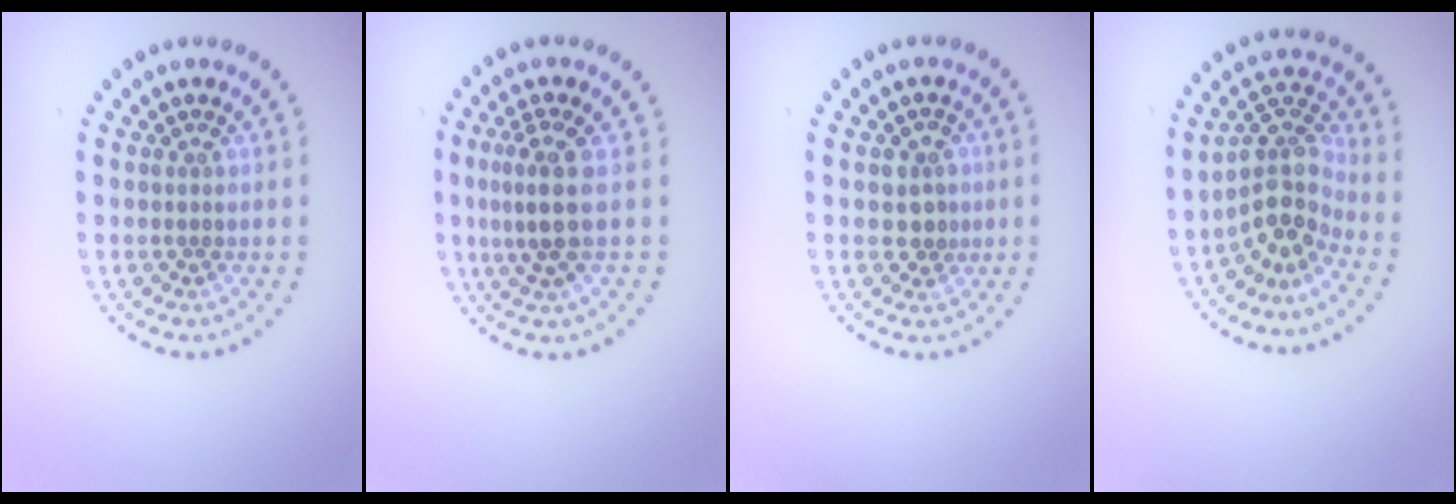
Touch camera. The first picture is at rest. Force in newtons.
{"total": 3.0, "press": 2.4, "slide": 1.8}
{"total": 2.1, "press": 2.0, "slide": 0.8}
{"total": 4.2, "press": 3.2, "slide": 2.8}